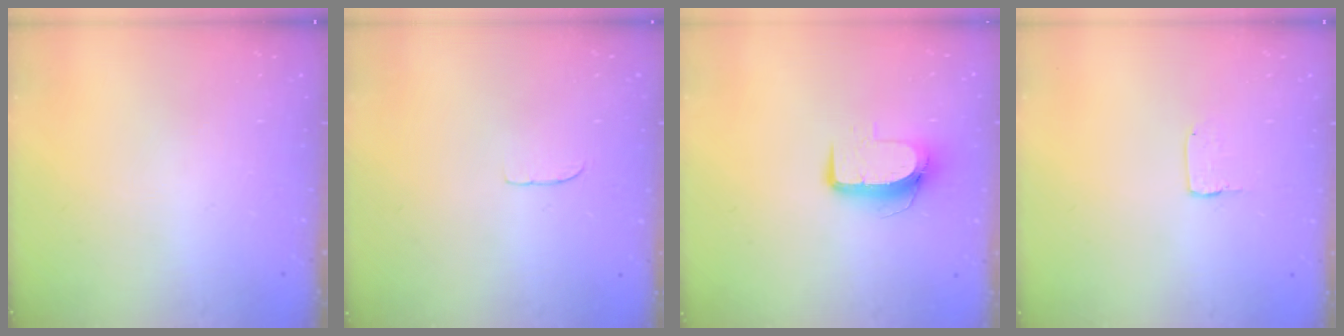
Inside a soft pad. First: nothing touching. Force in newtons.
{"total": 3.2, "press": 3.2, "slide": 0.3}
{"total": 9.1, "press": 9.1, "slide": 0.9}
{"total": 2.0, "press": 2.0, "slide": 0.1}